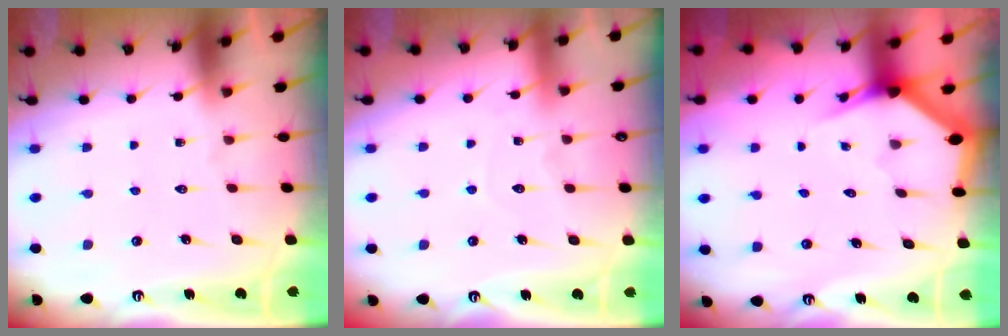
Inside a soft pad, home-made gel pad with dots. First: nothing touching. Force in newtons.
{"total": 6.0, "press": 5.9, "slide": 0.7}
{"total": 3.0, "press": 3.0, "slide": 0.0}